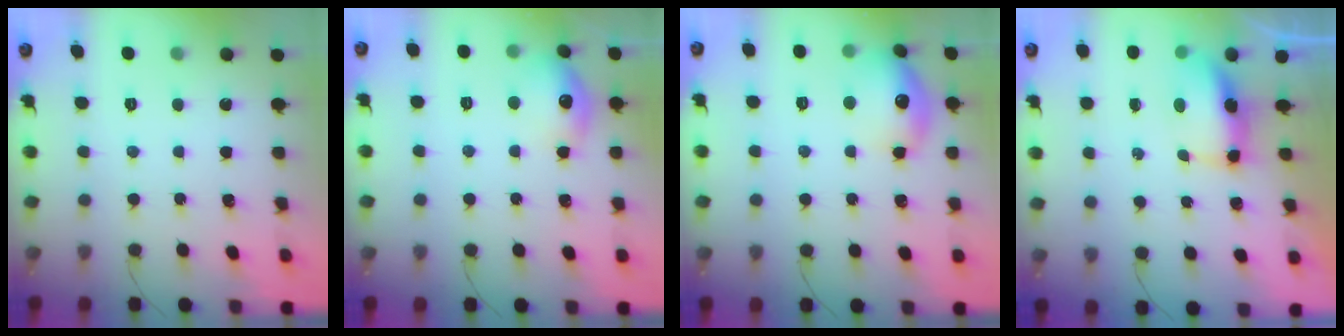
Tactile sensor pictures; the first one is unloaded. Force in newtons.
{"total": 11.8, "press": 11.7, "slide": 0.7}
{"total": 14.8, "press": 14.8, "slide": 1.0}
{"total": 7.4, "press": 7.4, "slide": 0.6}